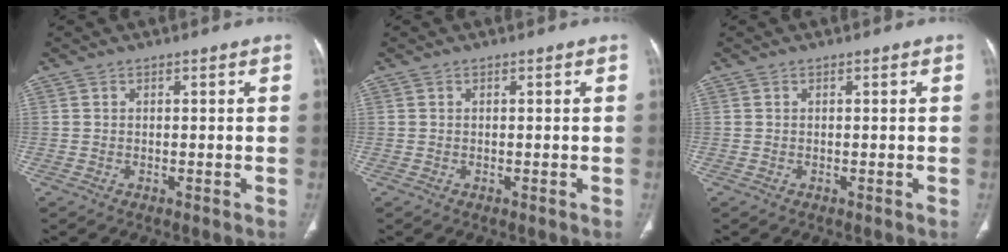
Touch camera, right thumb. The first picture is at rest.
{"total": 0.0}
{"total": 0.0}